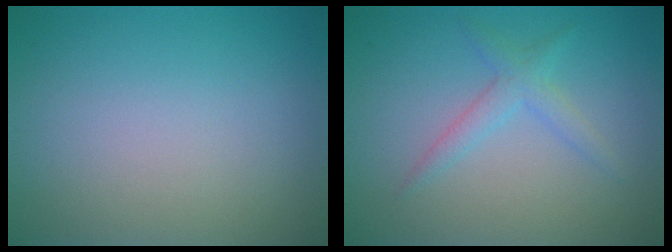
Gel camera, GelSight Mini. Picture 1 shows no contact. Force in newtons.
{"total": 1.9, "press": 1.9, "slide": 0.0}